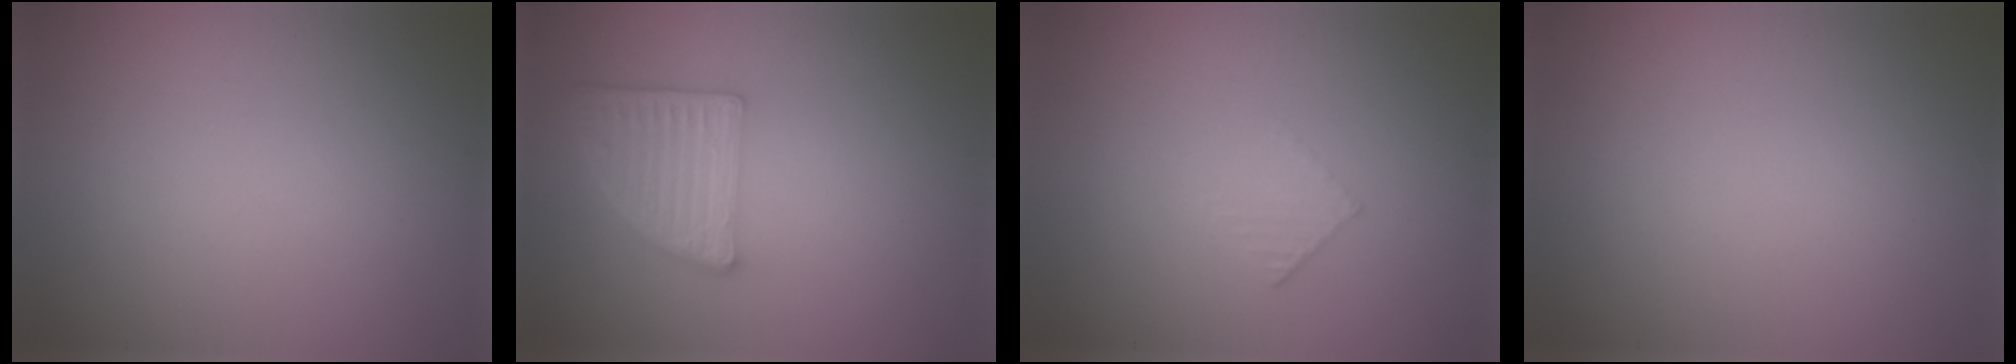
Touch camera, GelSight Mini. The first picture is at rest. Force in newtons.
{"total": 4.5, "press": 3.3, "slide": 3.1}
{"total": 1.1, "press": 1.1, "slide": 0.0}
{"total": 0.0}